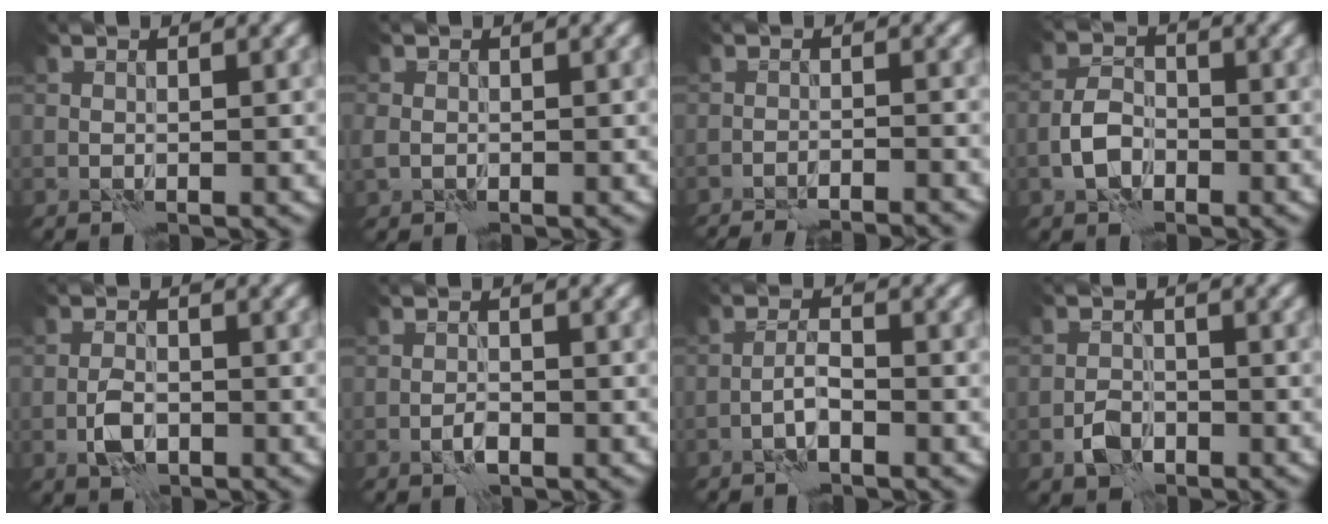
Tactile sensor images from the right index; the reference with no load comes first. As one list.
[{"total": 1.7, "force": [-0.5, 1.4, 0.9], "torque": [-0.019, -0.005, -0.011]}, {"total": 7.1, "force": [-6.8, 1.1, 1.6], "torque": [-0.011, 0.014, -0.091]}, {"total": 3.0, "force": [-1.3, 1.9, 1.8], "torque": [-0.032, 0.007, -0.032]}, {"total": 2.8, "force": [-1.2, 1.6, 2.0], "torque": [-0.038, 0.003, -0.026]}, {"total": 1.1, "force": [-0.7, 0.3, 0.8], "torque": [-0.017, 0.003, -0.016]}, {"total": 1.6, "force": [-1.0, 0.2, 1.2], "torque": [-0.026, 0.009, -0.026]}, {"total": 2.4, "force": [-1.4, 1.5, 1.2], "torque": [-0.019, 0.006, -0.031]}]